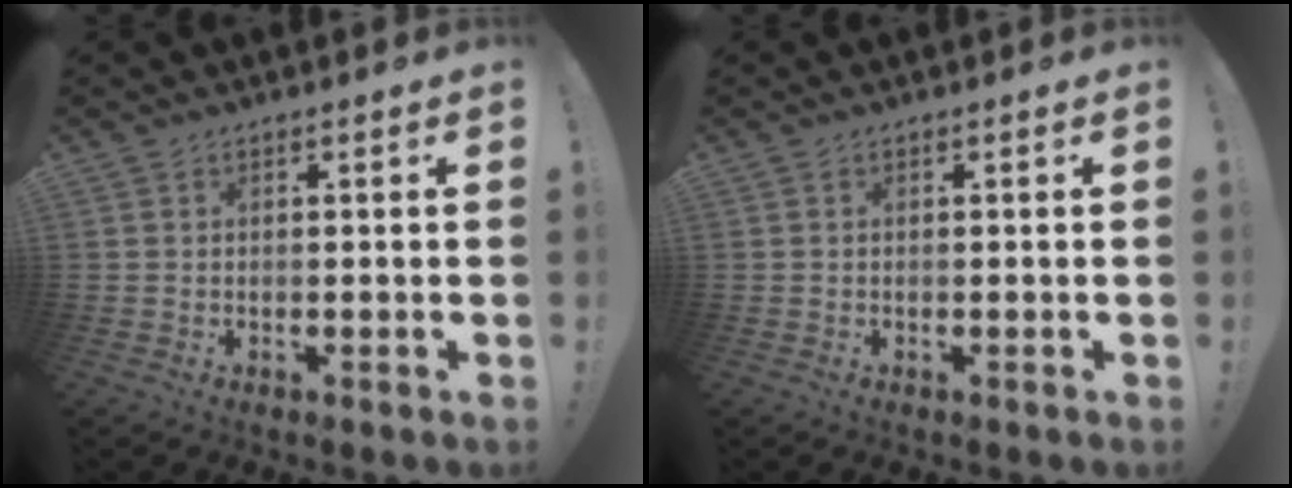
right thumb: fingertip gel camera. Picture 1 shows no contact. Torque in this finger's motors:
{"motor_torque": [0.00, 0.00, 0.00, 0.00, 0.00]}